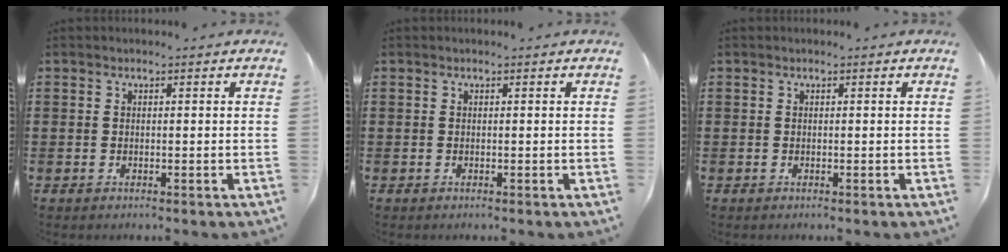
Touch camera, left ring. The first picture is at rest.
{"total": 0.0}
{"total": 0.0}